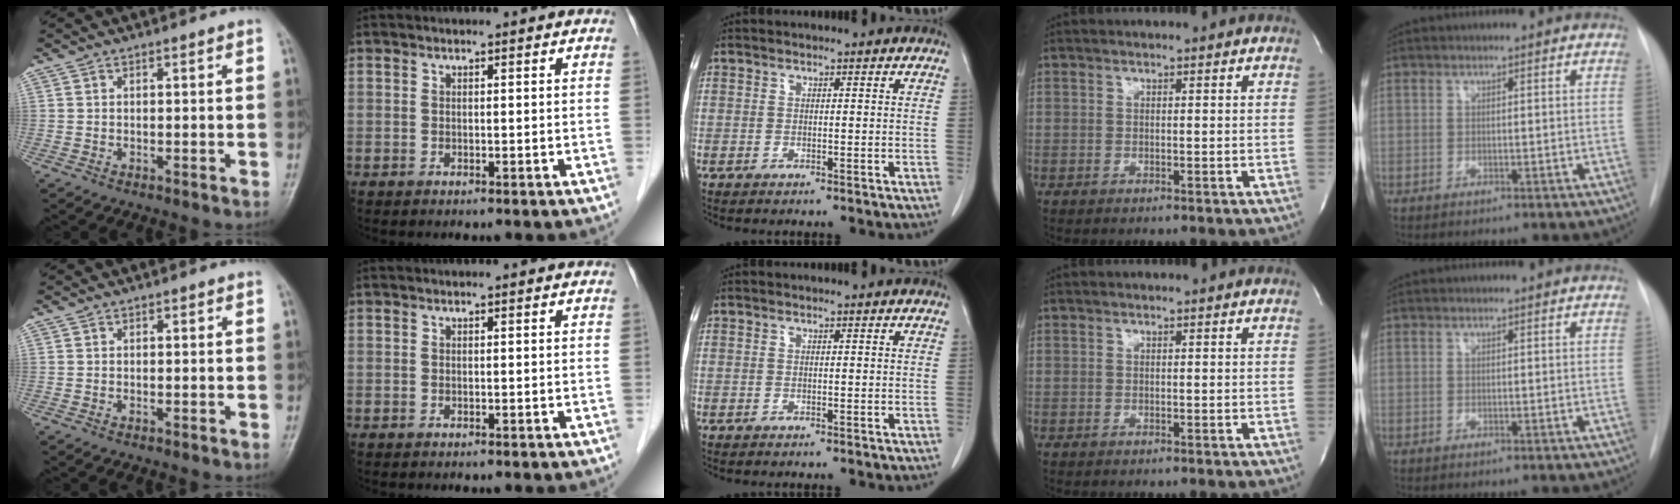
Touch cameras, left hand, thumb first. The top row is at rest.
{}